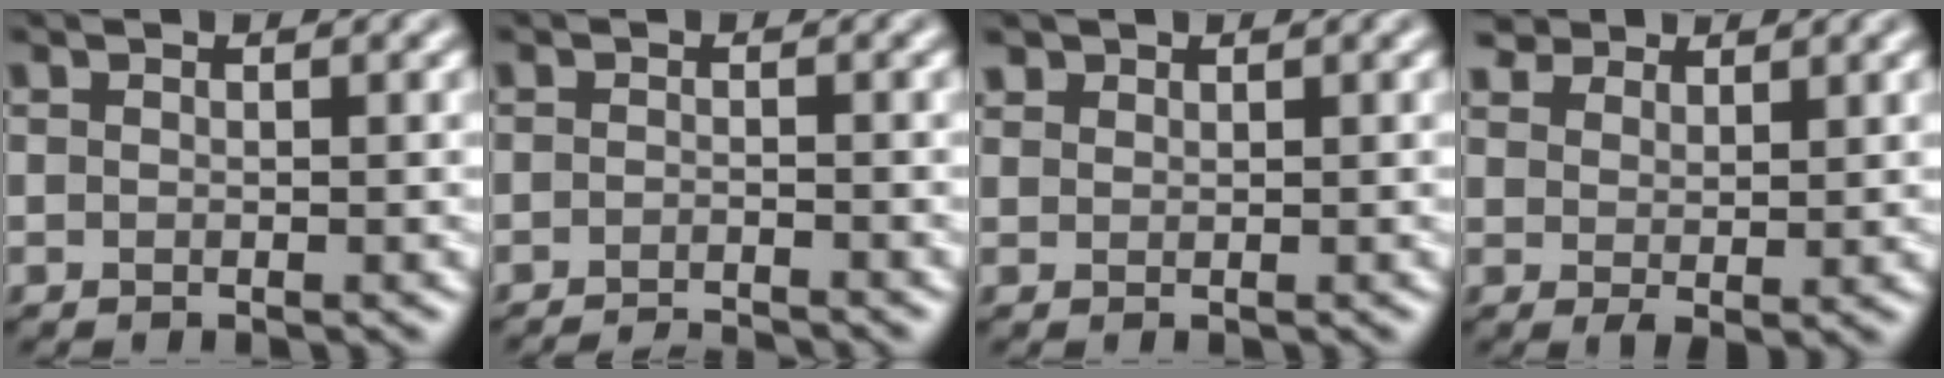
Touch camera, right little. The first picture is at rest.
{"total": 3.0, "force": [-2.8, 0.3, 0.9], "torque": [-0.015, -0.004, -0.047]}
{"total": 1.1, "force": [0.9, 0.7, 0.0], "torque": [0.000, 0.002, 0.018]}
{"total": 3.4, "force": [2.5, 1.8, 1.5], "torque": [-0.034, 0.002, 0.046]}